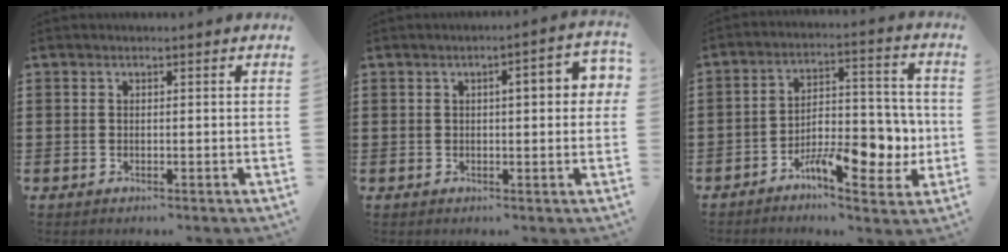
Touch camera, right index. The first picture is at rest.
{"total": 4.1, "force": [0.7, 1.0, 4.0], "torque": [-0.057, 0.002, 0.004]}
{"total": 9.6, "force": [-4.6, 4.0, 7.5], "torque": [-0.092, 0.009, -0.077]}